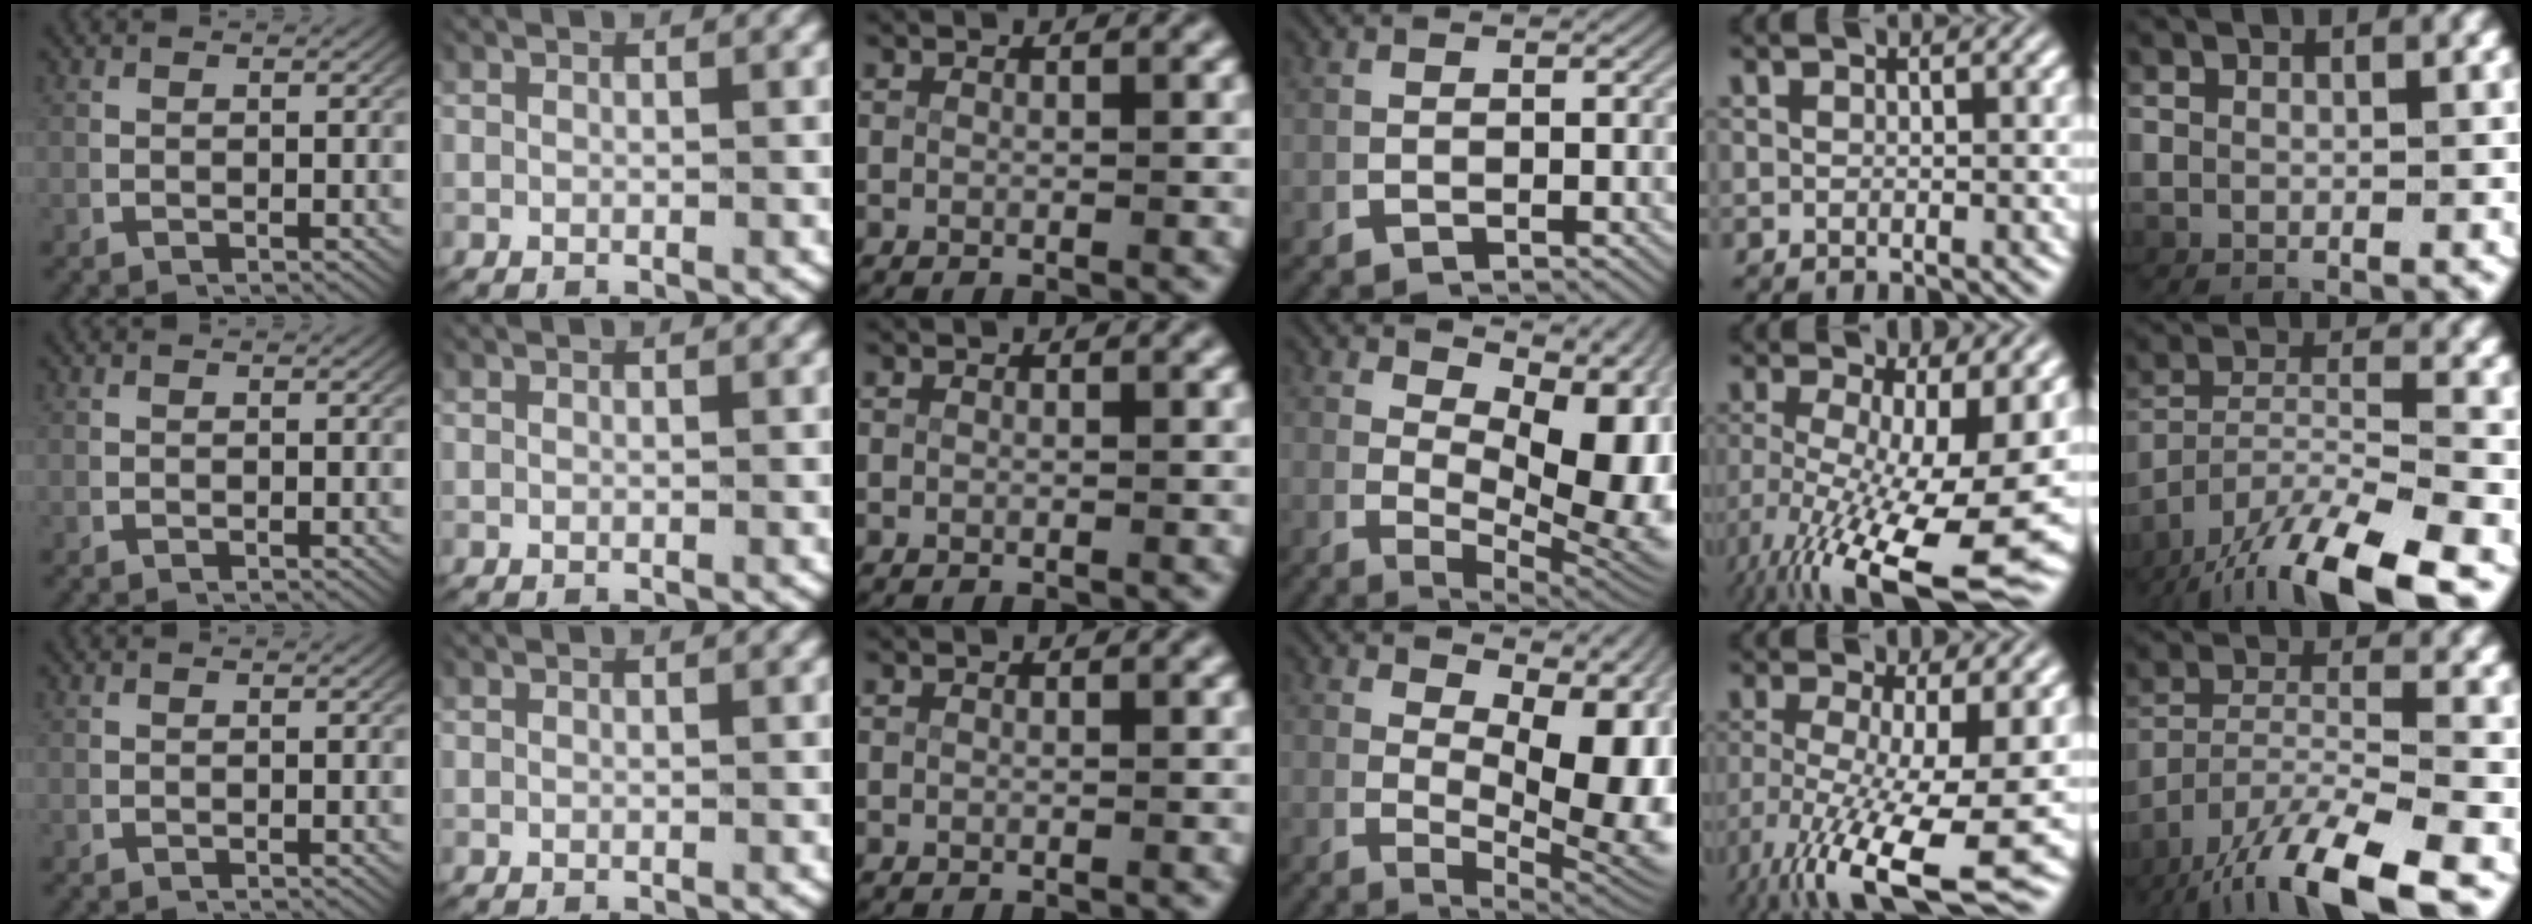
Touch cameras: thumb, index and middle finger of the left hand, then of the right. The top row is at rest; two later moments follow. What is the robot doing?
{"motion": "lift_and_place", "object": "plastic wrap"}